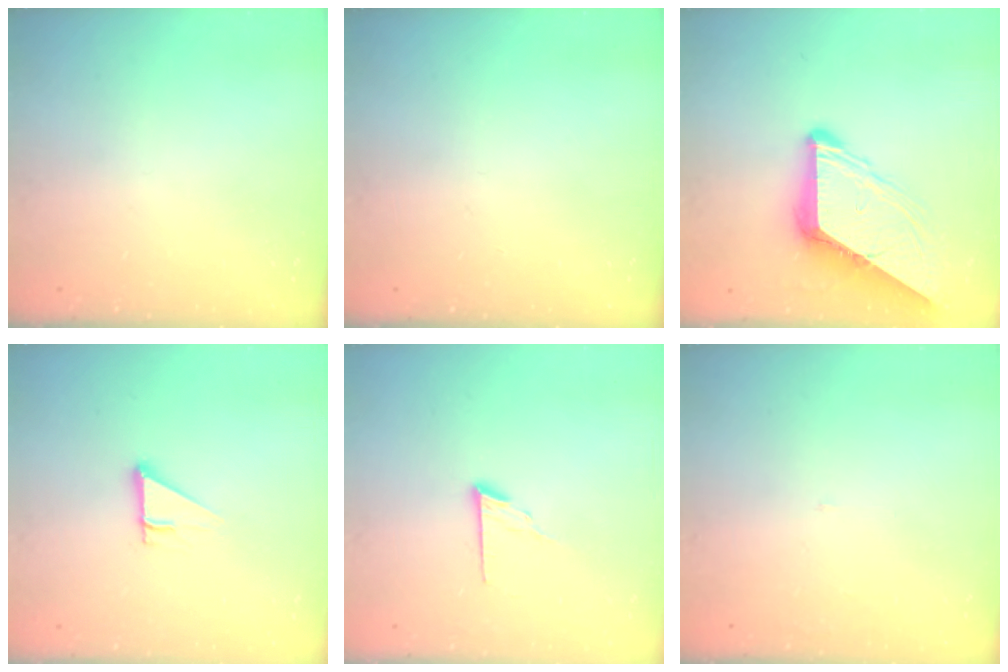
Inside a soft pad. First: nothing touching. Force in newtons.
{"total": 0.0}
{"total": 11.4, "press": 11.3, "slide": 1.3}
{"total": 2.7, "press": 2.7, "slide": 0.1}
{"total": 7.4, "press": 7.4, "slide": 0.6}
{"total": 2.0, "press": 2.0, "slide": 0.1}